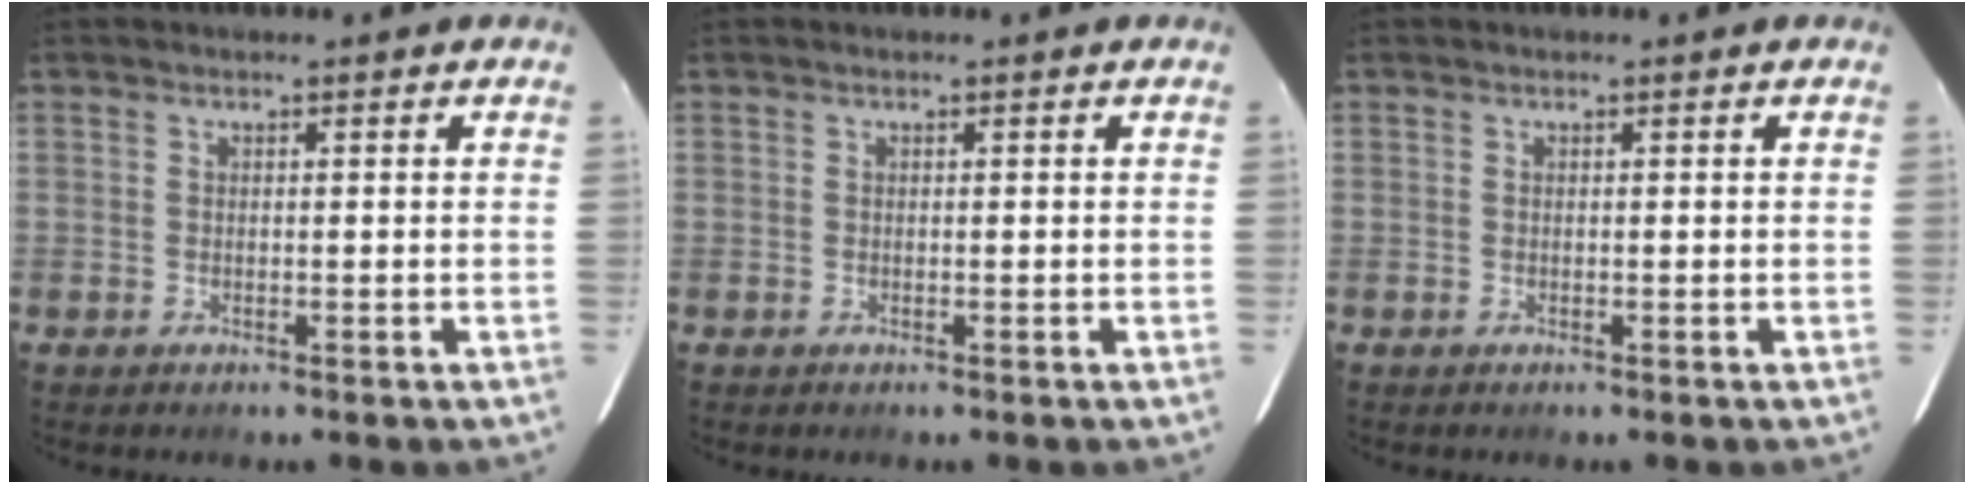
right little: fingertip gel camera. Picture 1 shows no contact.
{"total": 0.0}
{"total": 0.0}